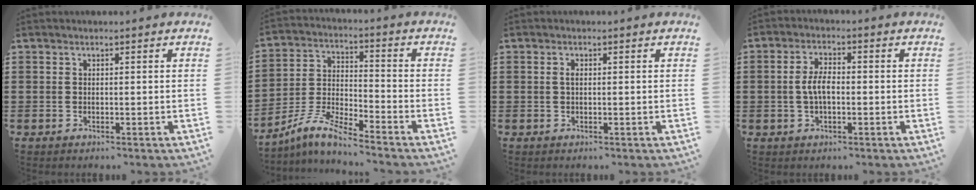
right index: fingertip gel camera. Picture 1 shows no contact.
{"total": 7.5, "force": [-6.7, 0.5, 3.4], "torque": [-0.096, -0.011, -0.141]}
{"total": 1.0, "force": [0.1, 0.4, 0.9], "torque": [-0.018, 0.001, 0.001]}
{"total": 4.4, "force": [-0.4, 2.0, 3.9], "torque": [-0.086, 0.000, -0.013]}